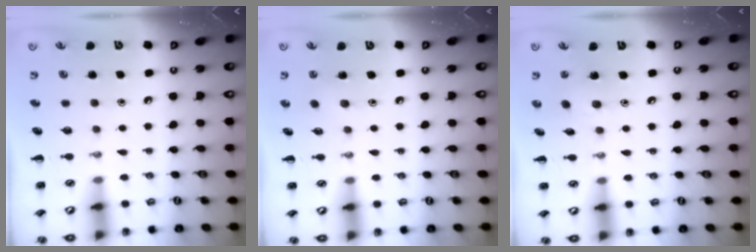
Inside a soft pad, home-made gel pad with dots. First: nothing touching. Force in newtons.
{"total": 2.5, "press": 2.3, "slide": 0.7}
{"total": 4.6, "press": 4.5, "slide": 0.9}